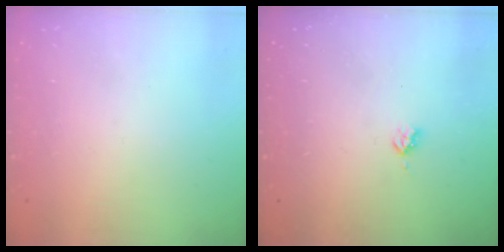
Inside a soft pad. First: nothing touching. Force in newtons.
{"total": 2.9, "press": 2.9, "slide": 0.5}